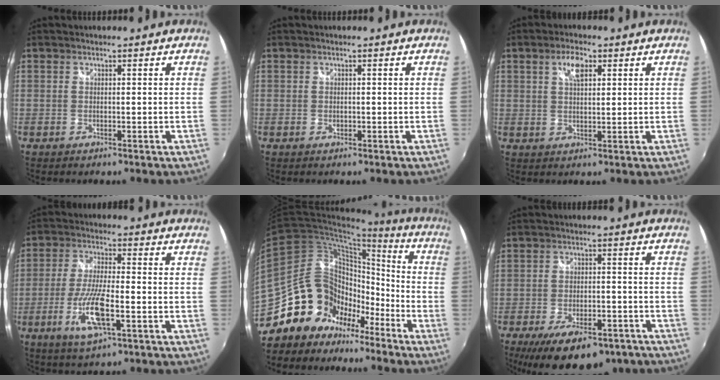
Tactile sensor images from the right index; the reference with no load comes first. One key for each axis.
{"total": 0.0}
{"total": 4.7, "fx": 2.1, "fy": 2.0, "fz": 3.6, "tx": -0.063, "ty": 0.008, "tz": 0.037}
{"total": 10.8, "fx": -3.9, "fy": 2.5, "fz": 9.7, "tx": -0.199, "ty": -0.012, "tz": -0.075}
{"total": 22.2, "fx": -13.7, "fy": 14.4, "fz": 9.8, "tx": -0.201, "ty": 0.031, "tz": -0.219}
{"total": 17.9, "fx": -12.3, "fy": 7.4, "fz": 10.6, "tx": -0.207, "ty": -0.030, "tz": -0.167}